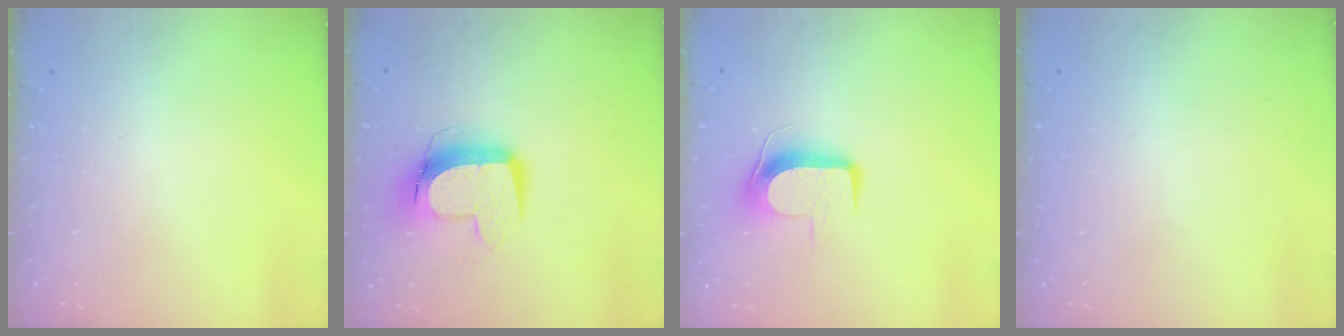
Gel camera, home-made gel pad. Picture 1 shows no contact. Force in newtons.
{"total": 11.5, "press": 11.4, "slide": 1.2}
{"total": 8.8, "press": 8.8, "slide": 0.2}
{"total": 0.0}